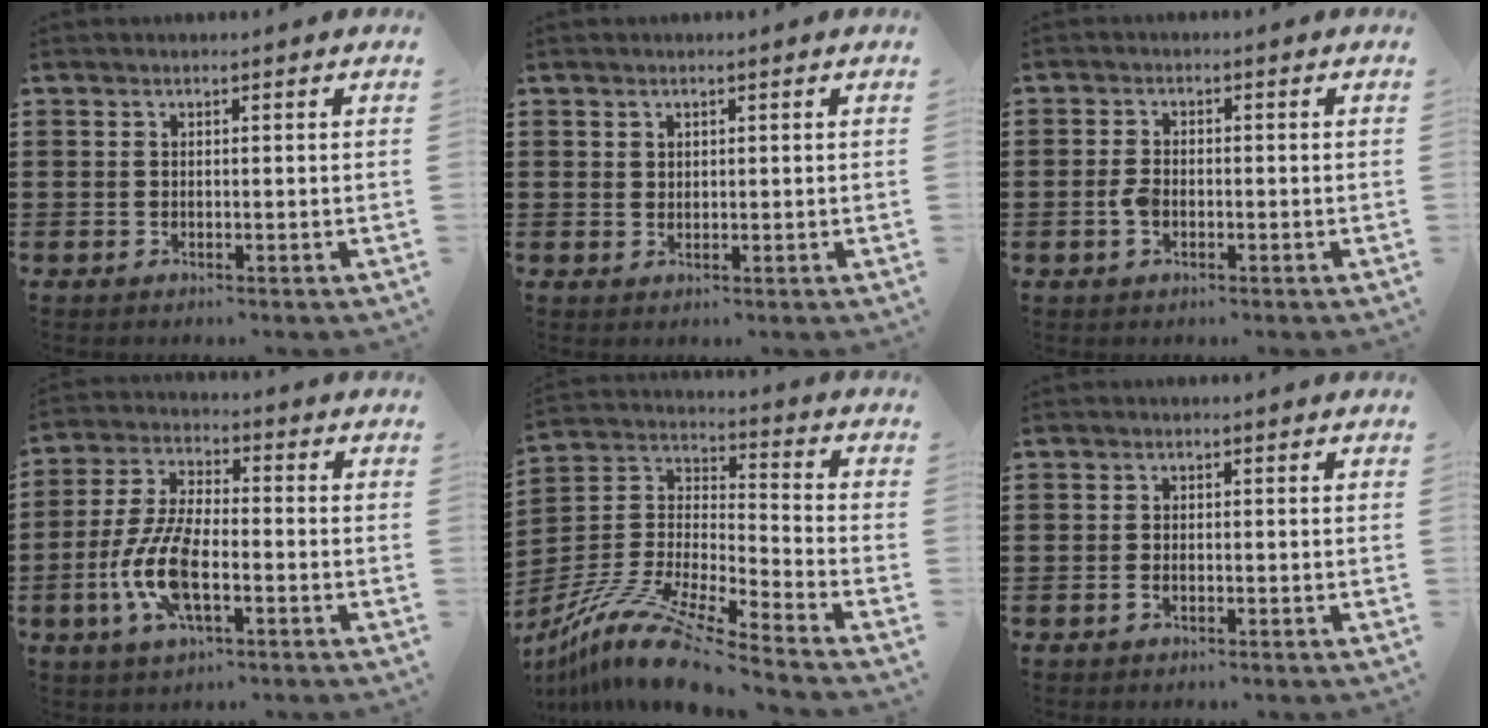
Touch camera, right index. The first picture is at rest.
{"total": 1.0, "force": [0.7, 0.7, 0.2], "torque": [-0.005, 0.002, 0.014]}
{"total": 2.7, "force": [-0.9, 1.5, 2.0], "torque": [-0.053, -0.004, -0.020]}
{"total": 10.3, "force": [-3.1, 4.2, 8.9], "torque": [-0.209, -0.011, -0.063]}
{"total": 11.6, "force": [-9.9, 0.6, 5.9], "torque": [-0.134, 0.006, -0.204]}
{"total": 1.0, "force": [-0.5, 0.5, 0.8], "torque": [-0.017, -0.004, -0.009]}